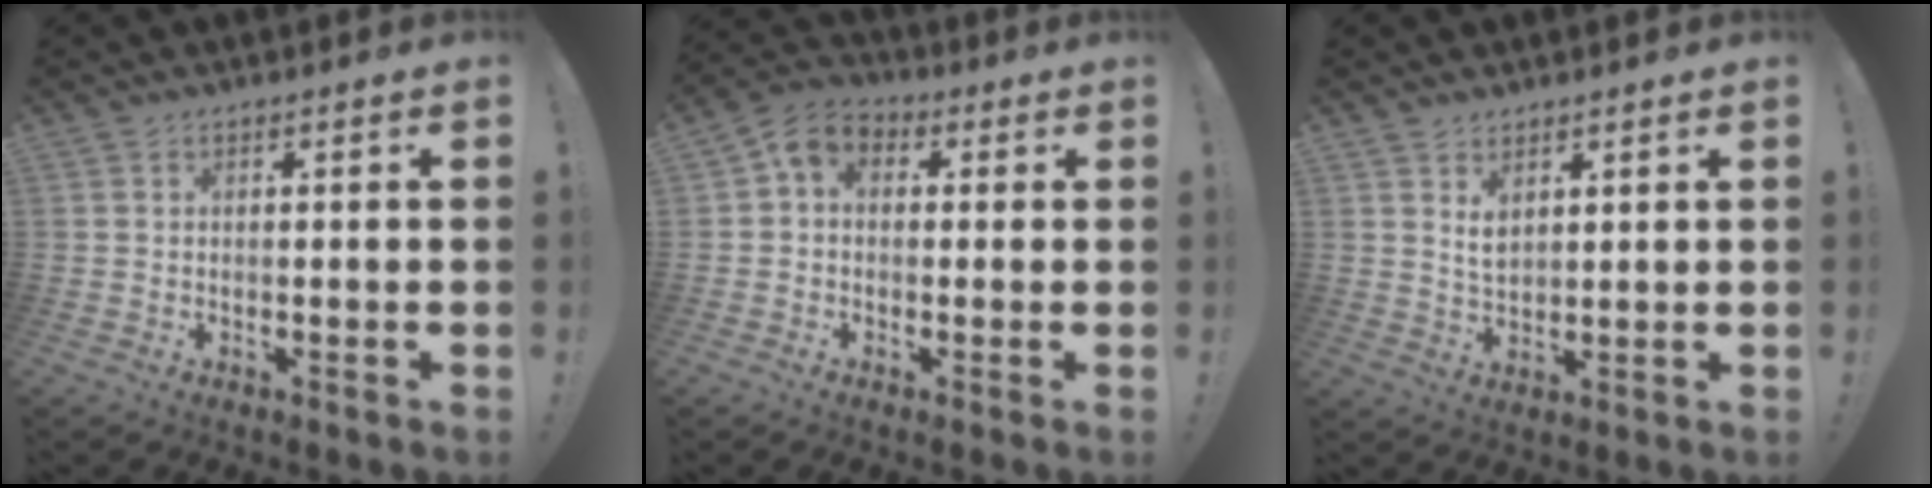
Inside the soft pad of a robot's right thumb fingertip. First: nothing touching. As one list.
[{"total": 5.6, "force": [0.3, 4.3, 3.6], "torque": [-0.061, 0.011, 0.010]}, {"total": 4.3, "force": [2.6, 2.6, 2.2], "torque": [-0.029, -0.015, 0.046]}]